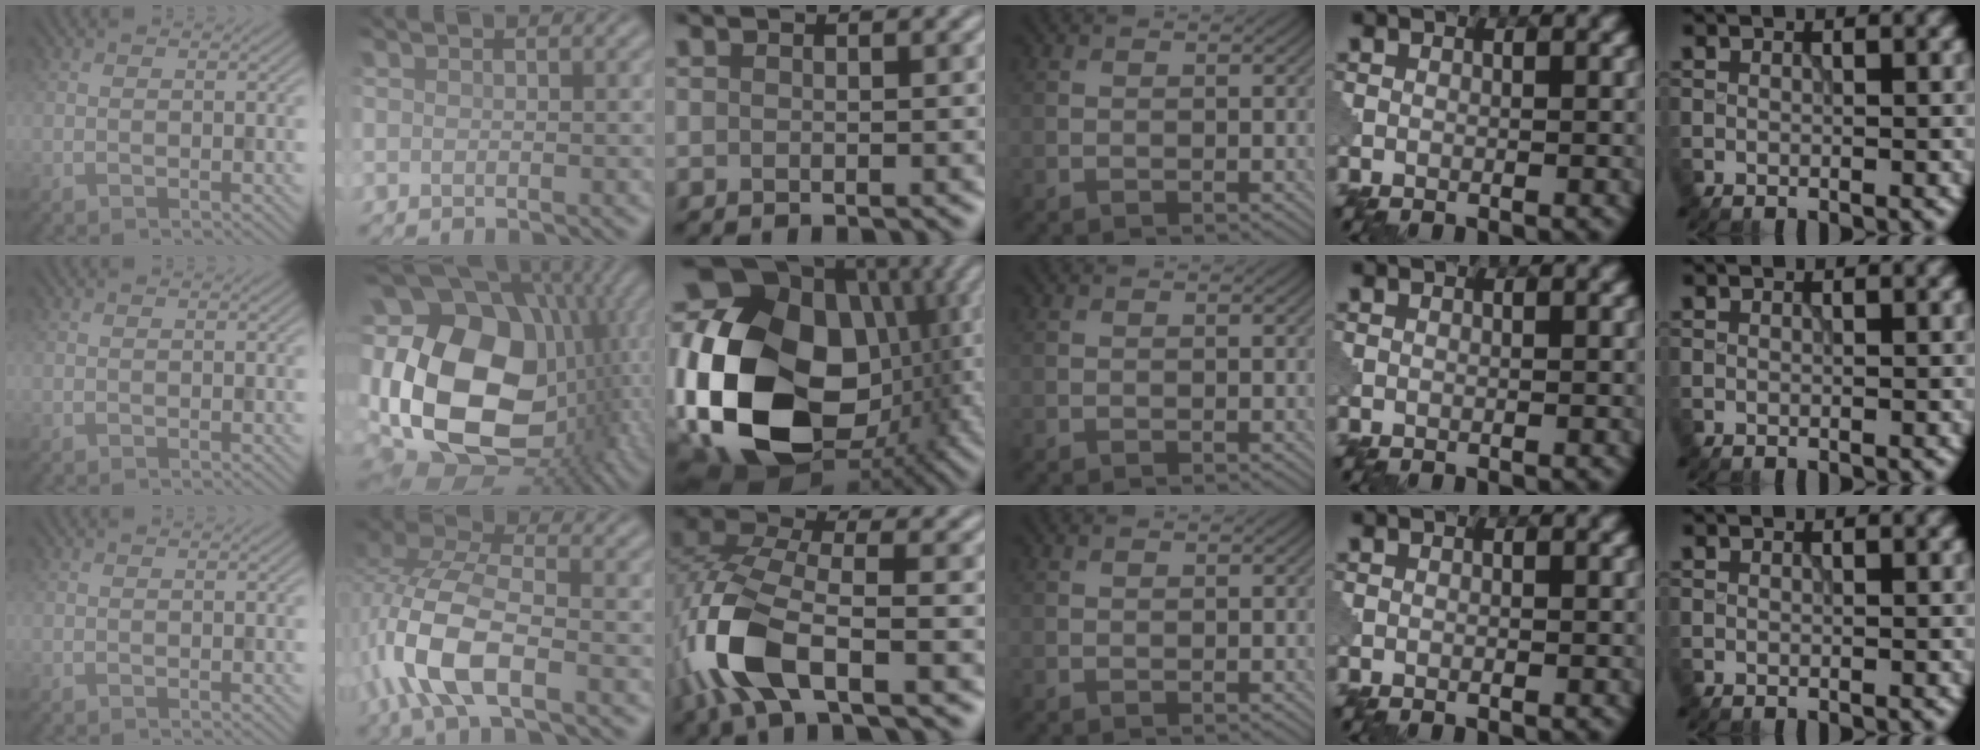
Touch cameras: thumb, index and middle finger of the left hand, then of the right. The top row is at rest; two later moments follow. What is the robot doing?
{"motion": "disassemble", "object": "puzzle pieces"}